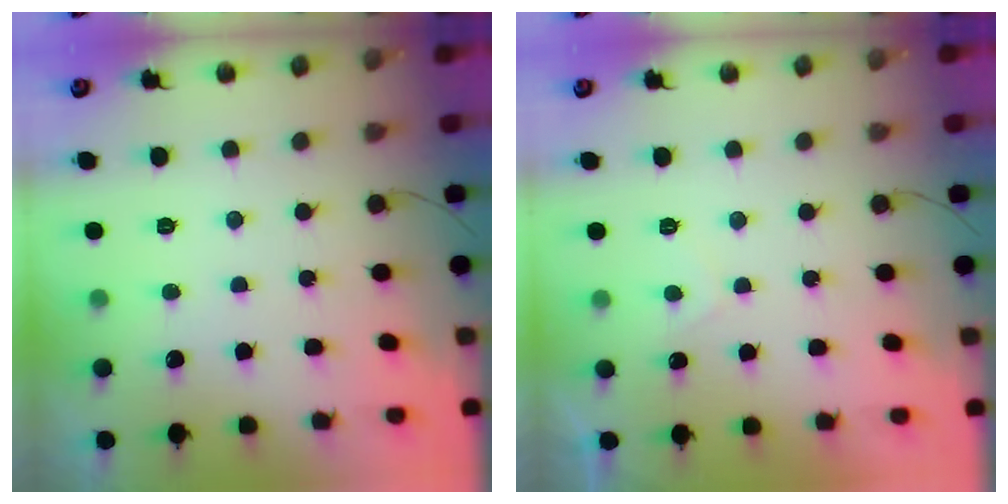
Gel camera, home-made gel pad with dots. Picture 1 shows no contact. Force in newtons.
{"total": 1.5, "press": 1.3, "slide": 0.7}